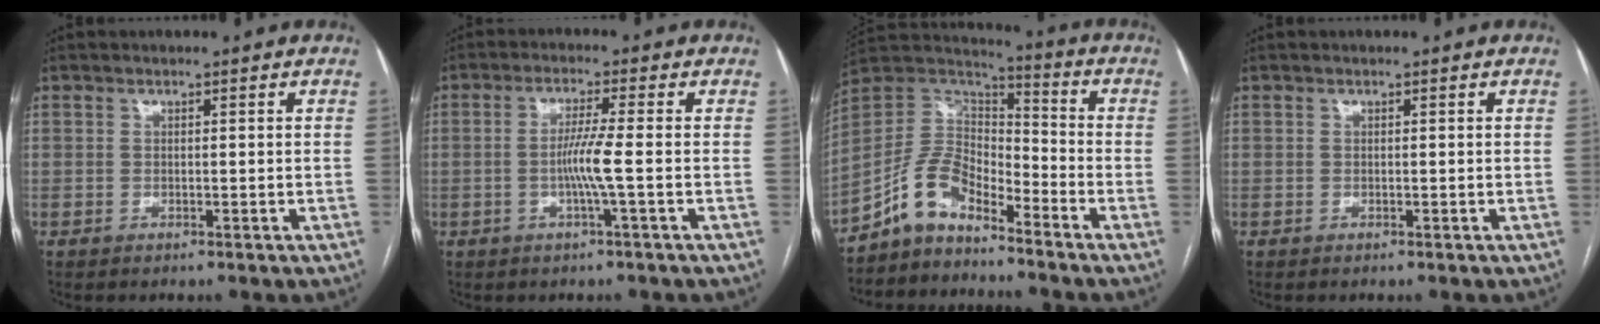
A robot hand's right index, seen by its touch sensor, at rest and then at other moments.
{"total": 4.5, "force": [-1.0, -1.1, 4.2], "torque": [-0.087, -0.002, -0.020]}
{"total": 9.5, "force": [-7.1, 4.1, 4.7], "torque": [-0.100, 0.036, -0.141]}
{"total": 0.0}